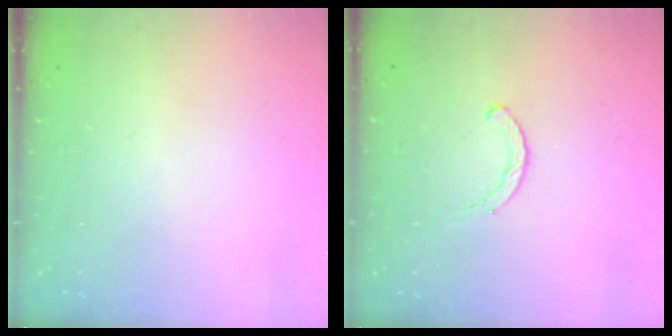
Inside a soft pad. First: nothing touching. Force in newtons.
{"total": 1.1, "press": 1.0, "slide": 0.3}